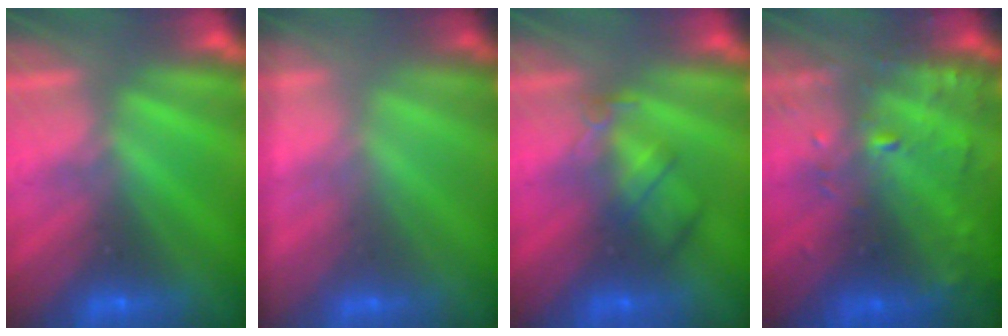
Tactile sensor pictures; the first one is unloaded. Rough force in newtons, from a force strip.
{"total": 1.7}
{"total": 2.4}
{"total": 8.9}